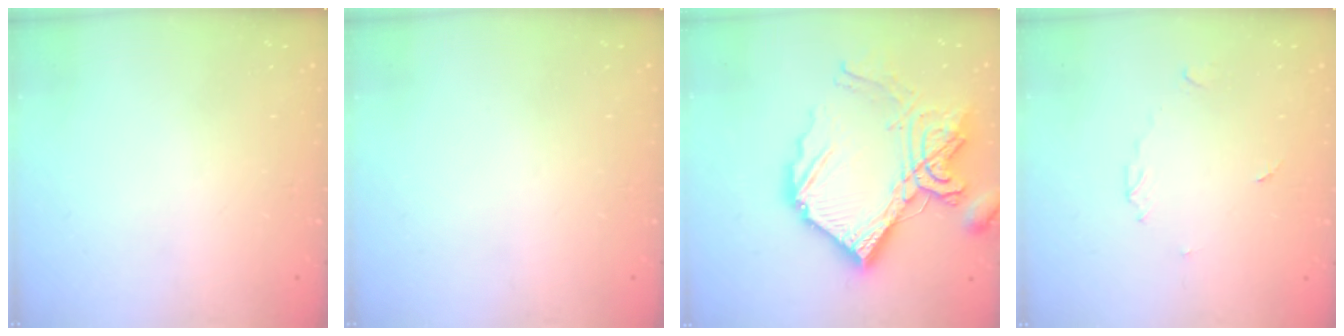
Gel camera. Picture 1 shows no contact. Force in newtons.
{"total": 0.0}
{"total": 22.9, "press": 22.8, "slide": 2.1}
{"total": 2.7, "press": 2.7, "slide": 0.4}